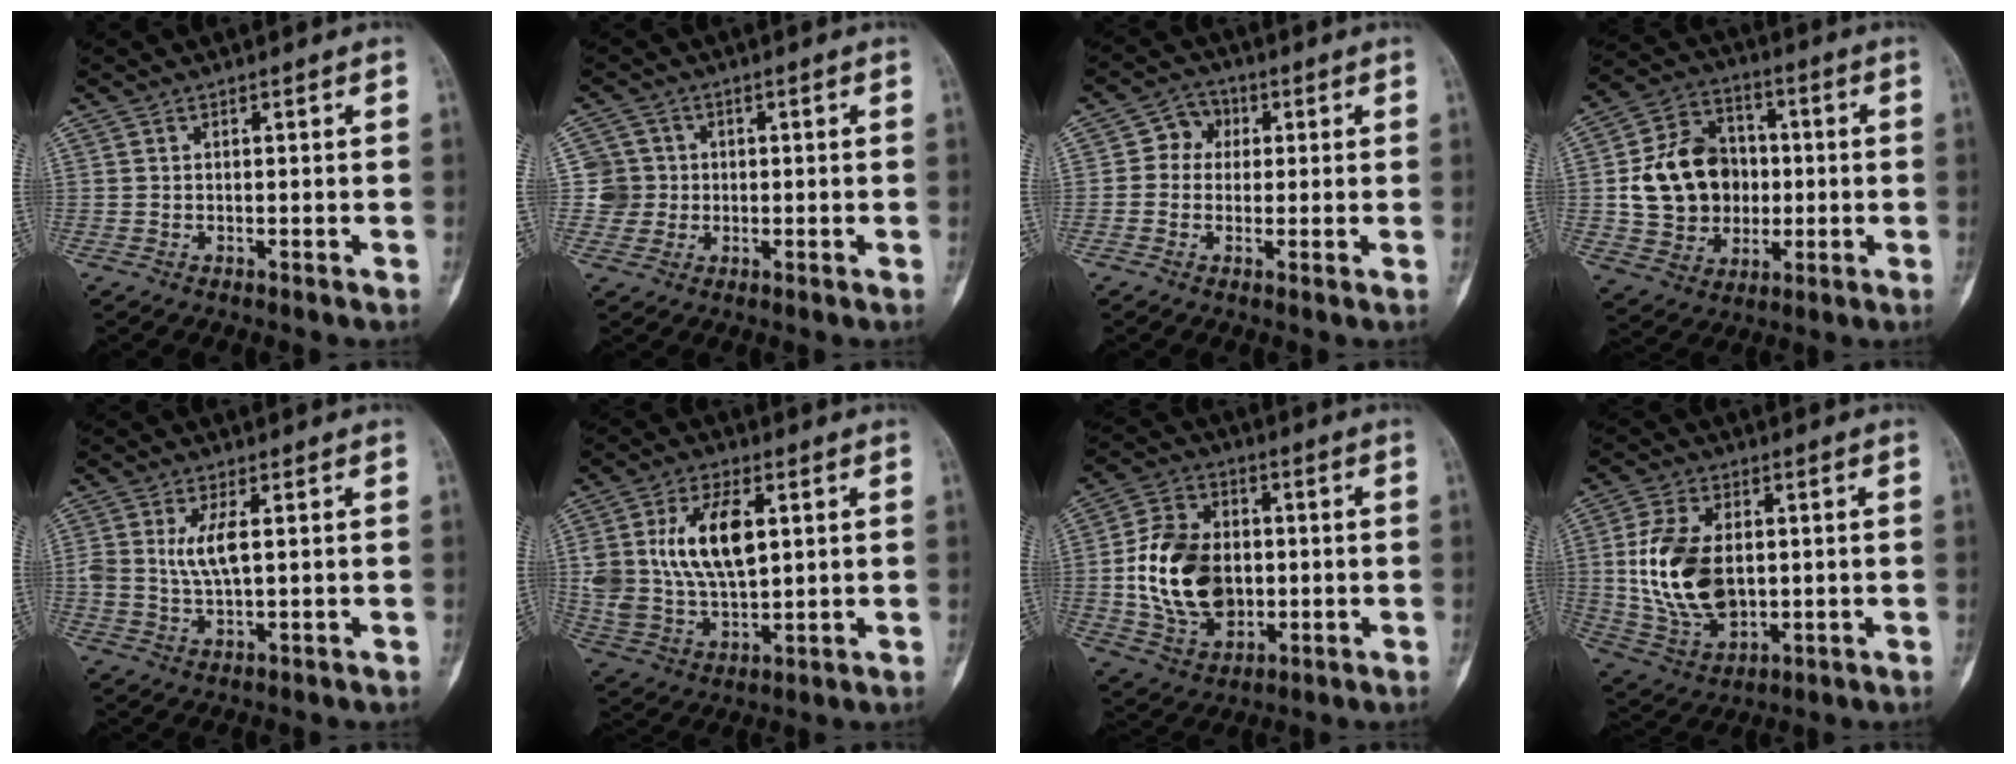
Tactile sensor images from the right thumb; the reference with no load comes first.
{"total": 4.7, "force": [0.2, 4.7, -0.1], "torque": [0.035, 0.009, -0.002]}
{"total": 5.1, "force": [0.7, 4.6, 2.1], "torque": [-0.003, 0.011, 0.001]}
{"total": 16.8, "force": [0.3, 13.8, 9.5], "torque": [-0.129, 0.021, 0.015]}
{"total": 5.8, "force": [1.2, 2.2, 5.2], "torque": [-0.110, -0.006, 0.027]}
{"total": 15.0, "force": [3.6, 8.1, 12.1], "torque": [-0.223, -0.009, 0.076]}
{"total": 17.2, "force": [-0.4, 12.1, 12.1], "torque": [-0.199, 0.005, 0.003]}
{"total": 16.2, "force": [1.0, 10.2, 12.6], "torque": [-0.233, -0.008, 0.032]}